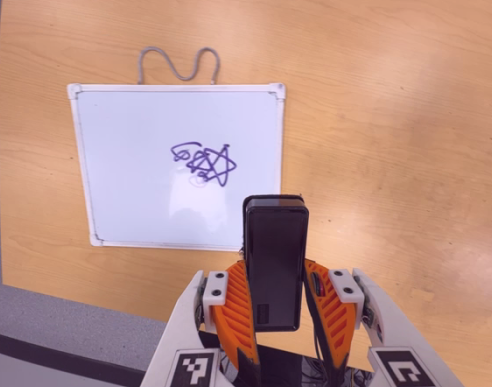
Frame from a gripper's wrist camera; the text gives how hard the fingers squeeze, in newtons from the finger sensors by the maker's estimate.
{"total": 4.7, "left": 3.4, "right": 6.0}